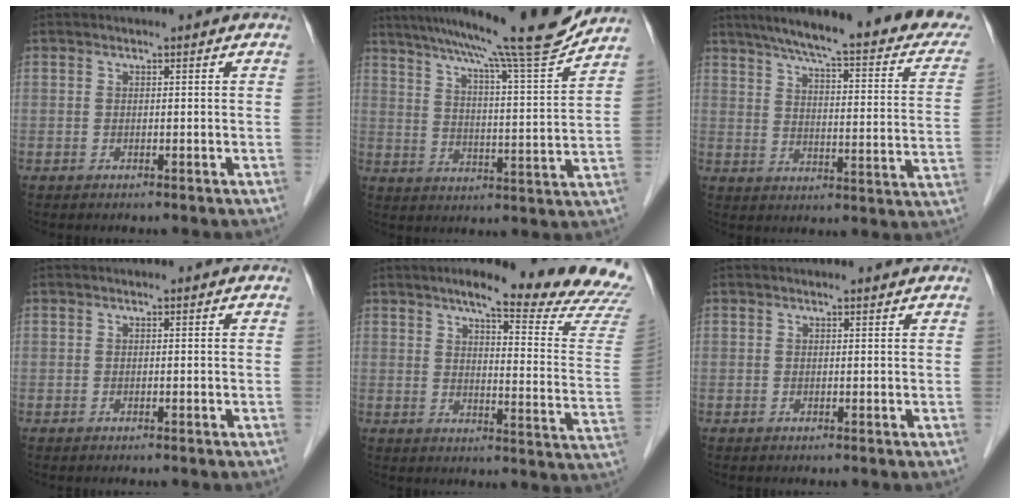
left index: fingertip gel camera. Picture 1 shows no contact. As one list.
[{"total": 16.4, "force": [14.3, -1.8, 7.9], "torque": [-0.130, -0.019, 0.203]}, {"total": 26.2, "force": [21.5, 3.3, 14.7], "torque": [-0.206, -0.021, 0.263]}, {"total": 0.0}, {"total": 18.7, "force": [16.6, 0.4, 8.6], "torque": [-0.109, -0.078, 0.190]}, {"total": 1.1, "force": [1.1, -0.1, 0.1], "torque": [-0.010, -0.002, 0.014]}]